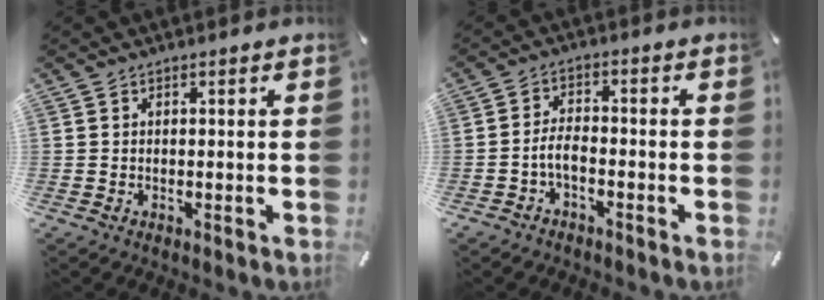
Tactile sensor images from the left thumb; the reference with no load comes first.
{"total": 4.2, "force": [-2.3, 2.0, 2.9], "torque": [-0.062, 0.011, -0.046]}